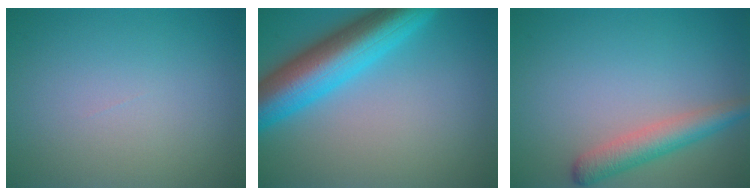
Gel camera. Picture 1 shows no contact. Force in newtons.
{"total": 9.0, "press": 9.0, "slide": 0.4}
{"total": 3.5, "press": 3.5, "slide": 0.2}